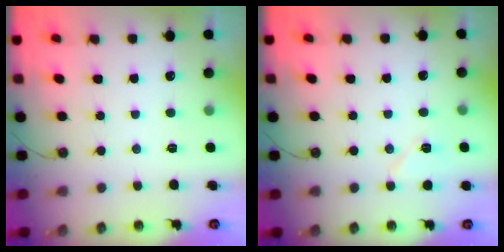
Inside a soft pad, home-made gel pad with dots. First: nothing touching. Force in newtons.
{"total": 6.7, "press": 6.4, "slide": 2.1}